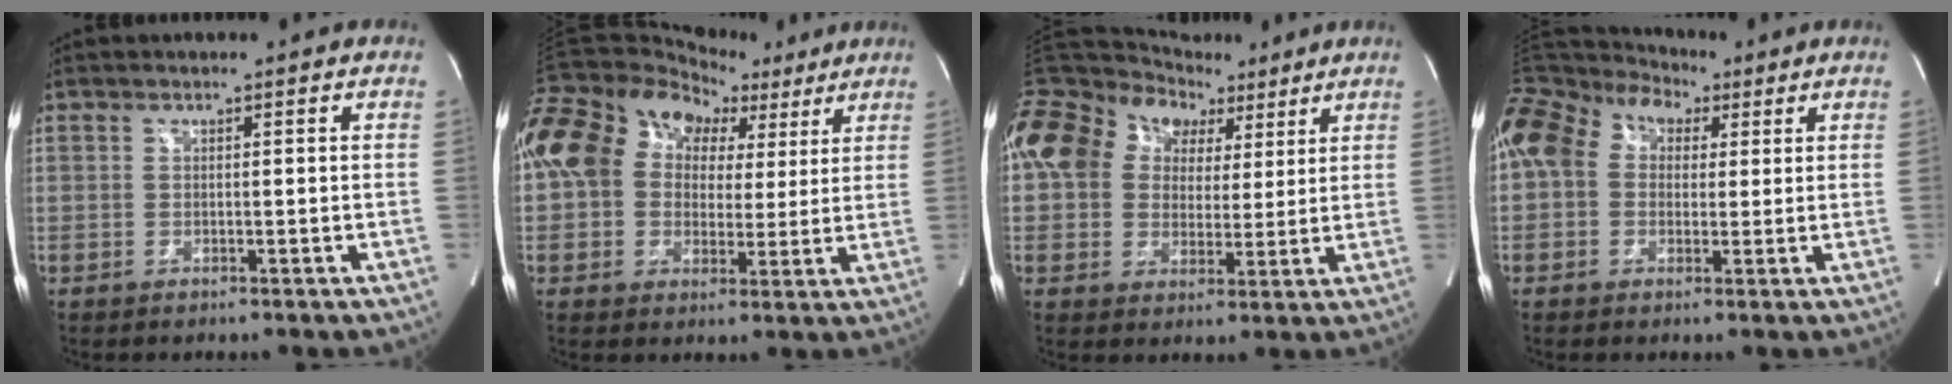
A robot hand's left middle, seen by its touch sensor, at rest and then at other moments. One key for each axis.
{"total": 23.4, "fx": 8.5, "fy": 17.5, "fz": 13.0, "tx": -0.280, "ty": 0.121, "tz": 0.150}
{"total": 18.1, "fx": 7.2, "fy": 13.4, "fz": 9.8, "tx": -0.209, "ty": 0.088, "tz": 0.125}
{"total": 15.6, "fx": 4.9, "fy": 11.1, "fz": 9.8, "tx": -0.222, "ty": 0.078, "tz": 0.082}